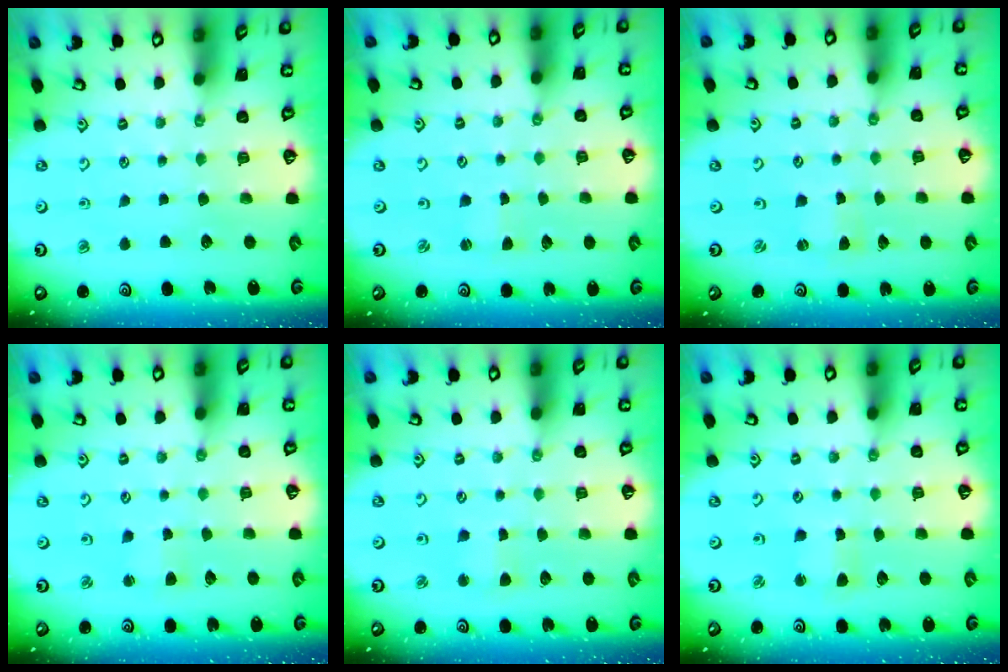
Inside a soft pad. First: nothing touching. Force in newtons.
{"total": 0.0}
{"total": 0.0}
{"total": 2.8, "press": 2.8, "slide": 0.3}
{"total": 2.7, "press": 2.7, "slide": 0.3}
{"total": 2.7, "press": 2.7, "slide": 0.2}